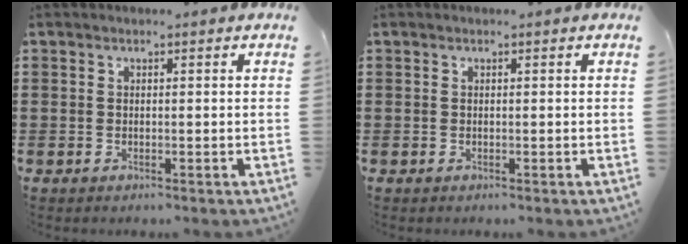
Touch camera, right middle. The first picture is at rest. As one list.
[{"total": 0.0}]